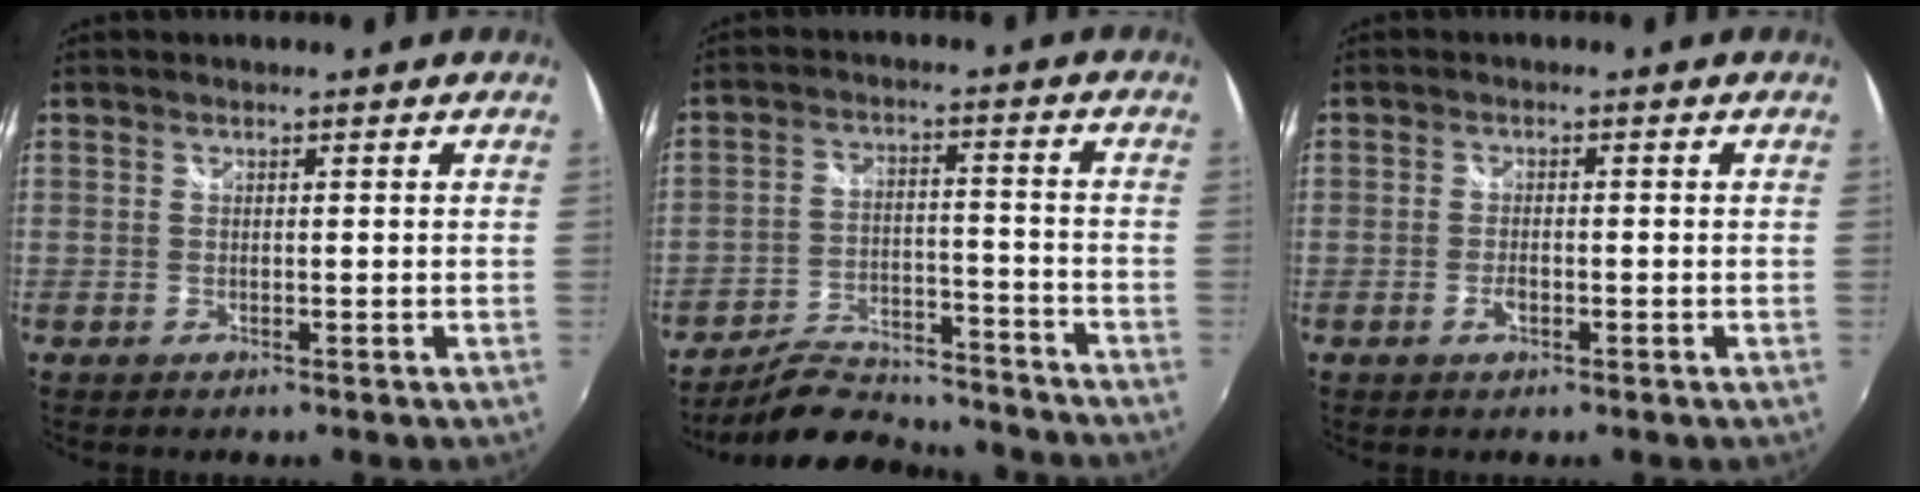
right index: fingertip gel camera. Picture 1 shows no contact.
{"total": 16.0, "force": [-14.6, 4.2, 5.1], "torque": [-0.108, 0.007, -0.210]}
{"total": 2.4, "force": [-1.1, 1.1, 1.8], "torque": [-0.035, -0.001, -0.019]}